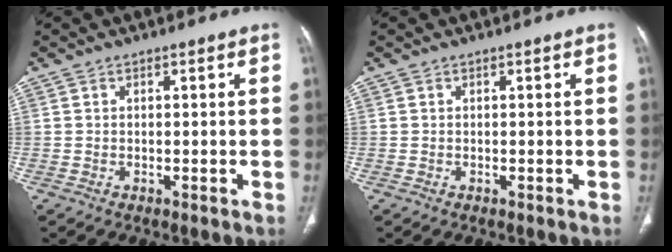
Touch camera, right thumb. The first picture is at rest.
{"total": 0.0}